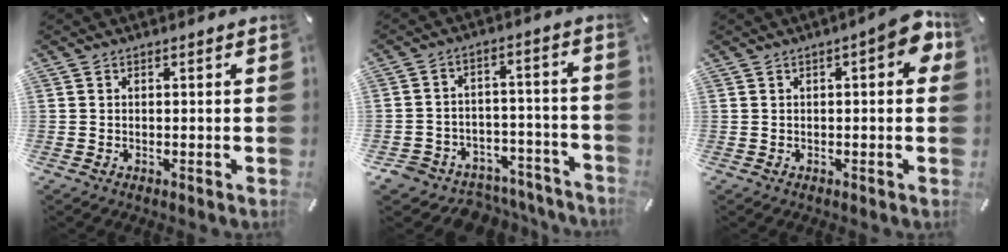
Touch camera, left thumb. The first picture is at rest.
{"total": 6.7, "force": [-4.1, 5.2, 1.3], "torque": [-0.015, 0.026, -0.067]}
{"total": 6.9, "force": [1.8, 2.5, 6.2], "torque": [-0.076, -0.007, 0.023]}